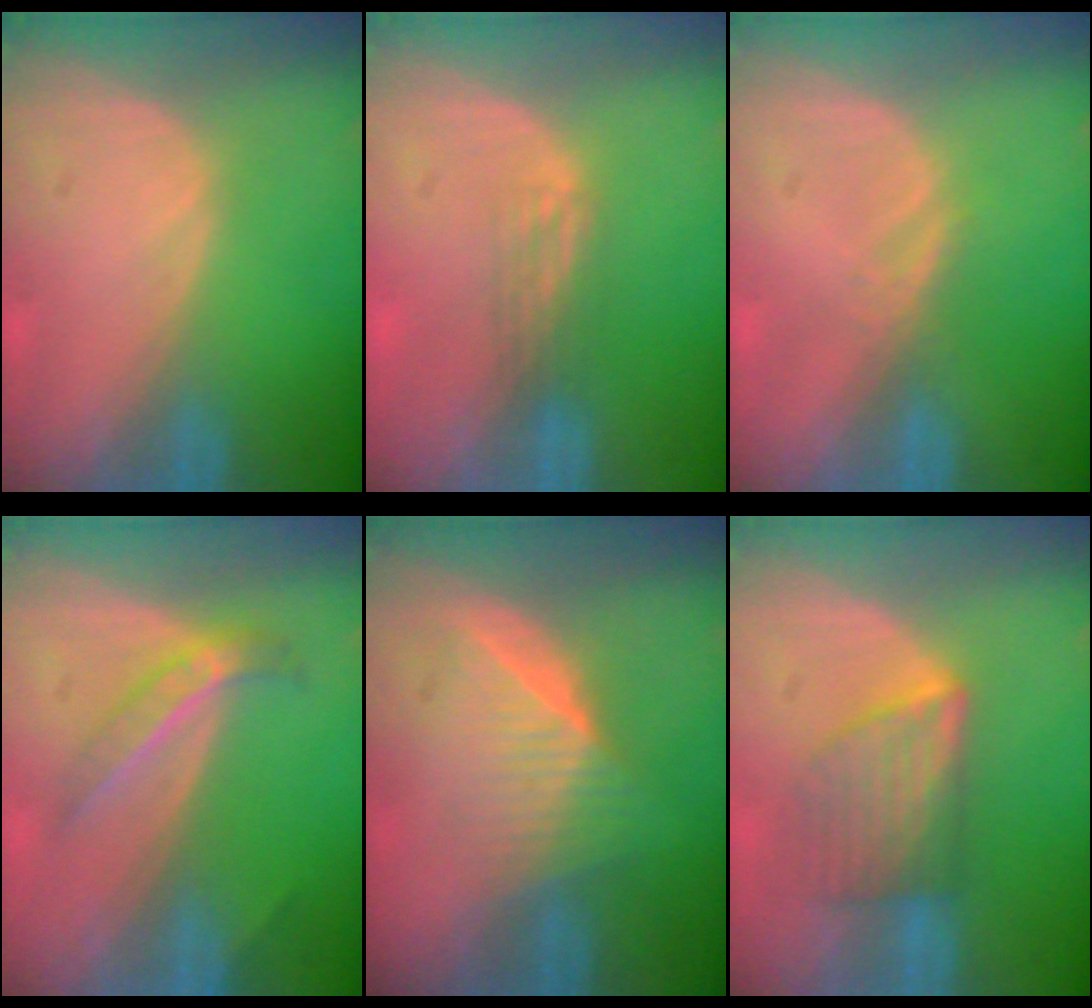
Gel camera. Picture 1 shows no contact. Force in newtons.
{"total": 2.1, "press": 1.6, "slide": 1.3}
{"total": 1.2, "press": 1.0, "slide": 0.7}
{"total": 4.0, "press": 3.9, "slide": 0.7}
{"total": 6.5, "press": 5.9, "slide": 2.6}
{"total": 5.8, "press": 5.6, "slide": 1.5}